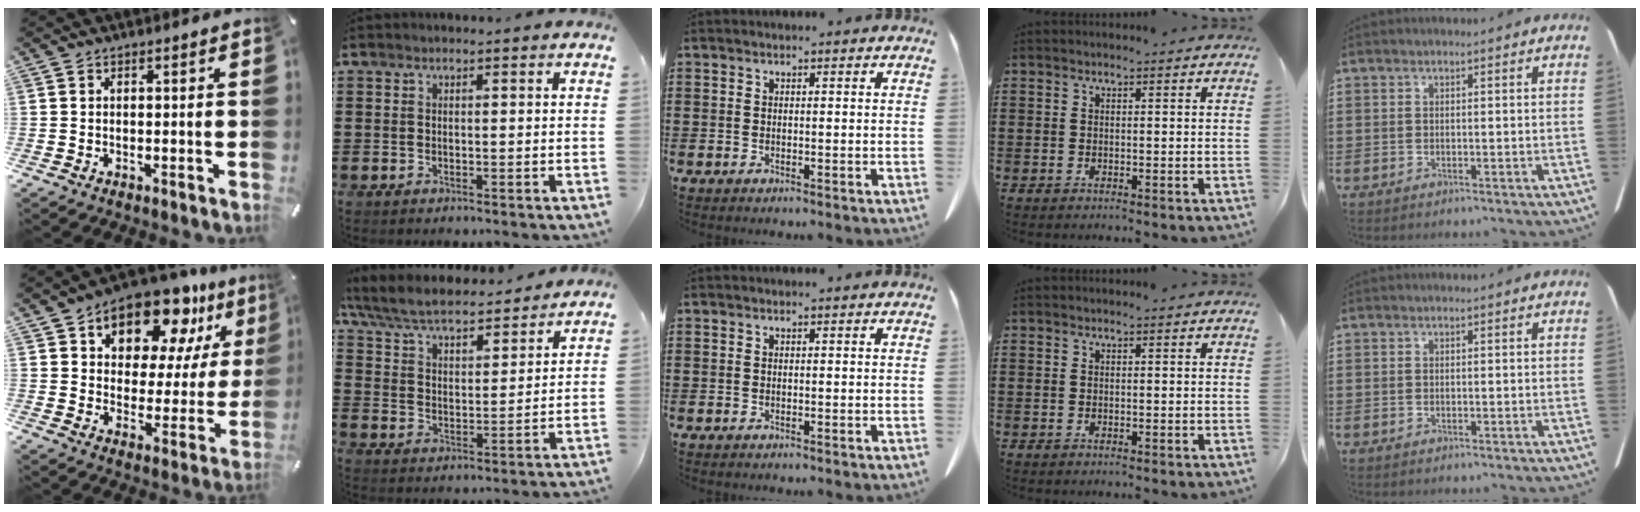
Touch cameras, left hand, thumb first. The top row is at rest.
{"thumb": {"total": 15.1, "force": [10.9, 8.1, 6.5], "torque": [-0.110, -0.080, 0.192]}, "index": {"total": 6.5, "force": [5.9, 0.8, 2.4], "torque": [-0.072, -0.036, 0.100]}}